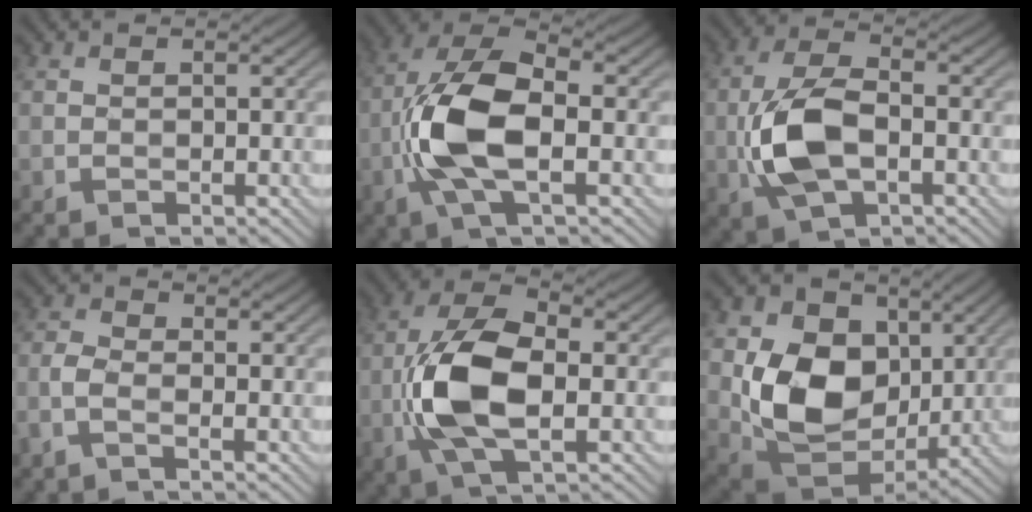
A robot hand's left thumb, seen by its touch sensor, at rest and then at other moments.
{"total": 11.5, "force": [-2.2, 5.0, 10.1], "torque": [-0.222, 0.011, -0.047]}
{"total": 9.7, "force": [-2.2, 5.0, 8.0], "torque": [-0.183, 0.006, -0.047]}
{"total": 2.6, "force": [-1.4, 1.0, 1.9], "torque": [-0.053, 0.005, -0.040]}
{"total": 11.5, "force": [-2.0, 5.6, 9.9], "torque": [-0.217, 0.007, -0.044]}
{"total": 12.9, "force": [1.5, 9.8, 8.3], "torque": [-0.180, -0.013, 0.027]}